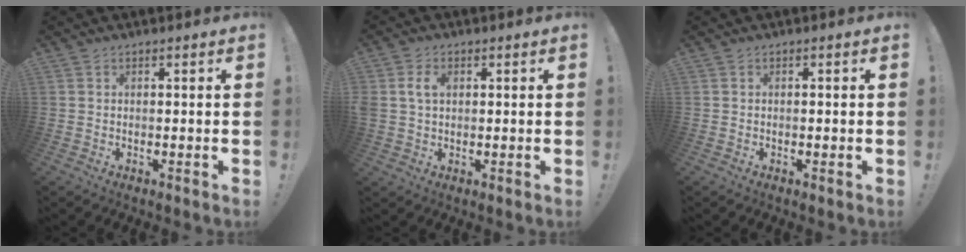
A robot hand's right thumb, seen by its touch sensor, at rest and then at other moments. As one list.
[{"total": 5.0, "force": [0.9, 3.5, 3.4], "torque": [-0.072, 0.009, 0.016]}, {"total": 0.6, "force": [-0.3, 0.1, 0.5], "torque": [-0.009, 0.002, -0.005]}]